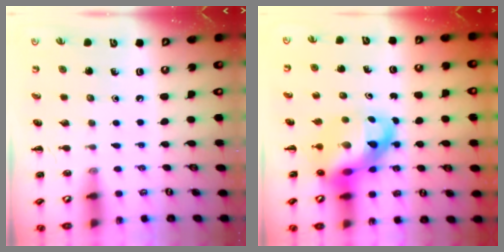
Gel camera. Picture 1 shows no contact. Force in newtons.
{"total": 12.8, "press": 12.3, "slide": 3.4}